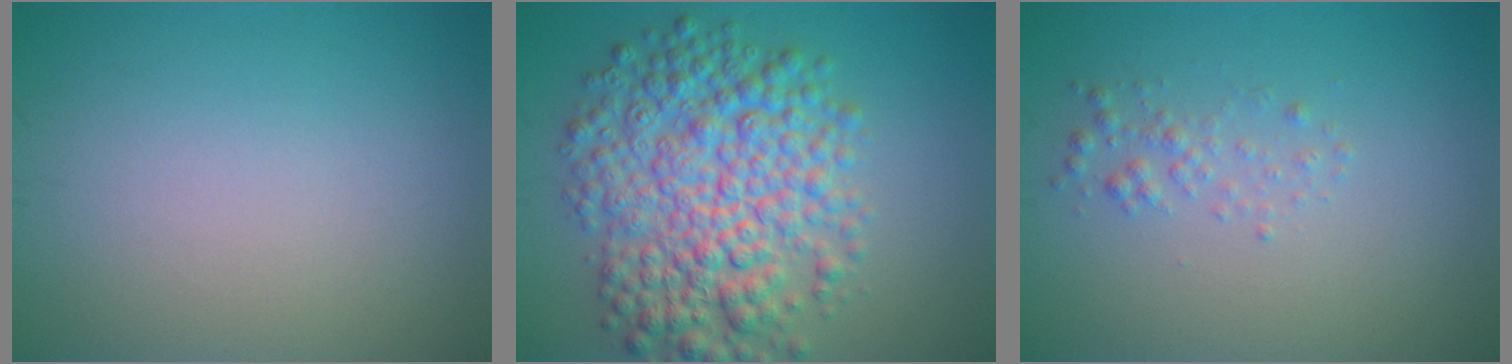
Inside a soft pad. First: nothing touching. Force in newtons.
{"total": 8.8, "press": 8.8, "slide": 0.1}
{"total": 1.3, "press": 1.3, "slide": 0.0}